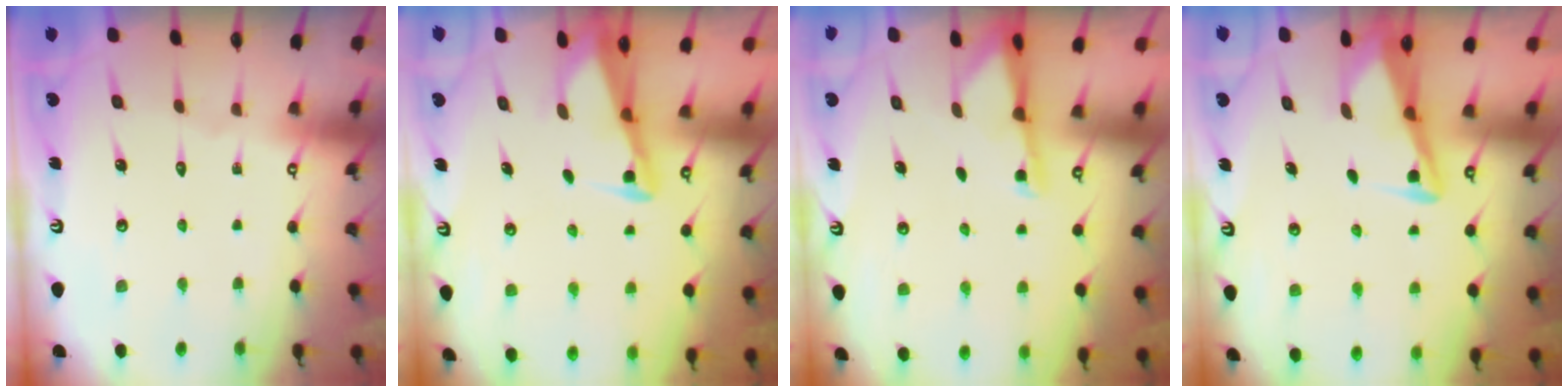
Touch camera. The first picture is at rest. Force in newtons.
{"total": 3.0, "press": 3.0, "slide": 0.3}
{"total": 3.0, "press": 2.9, "slide": 0.6}
{"total": 3.8, "press": 3.7, "slide": 0.4}